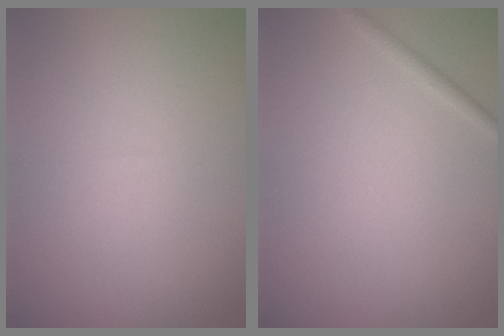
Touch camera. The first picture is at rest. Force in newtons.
{"total": 0.8, "press": 0.8, "slide": 0.0}